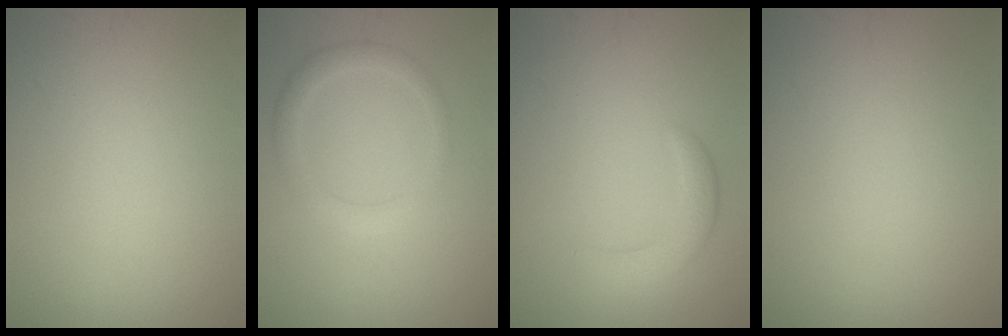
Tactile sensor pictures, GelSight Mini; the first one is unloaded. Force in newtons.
{"total": 2.3, "press": 2.3, "slide": 0.2}
{"total": 2.7, "press": 2.6, "slide": 0.2}
{"total": 0.0}